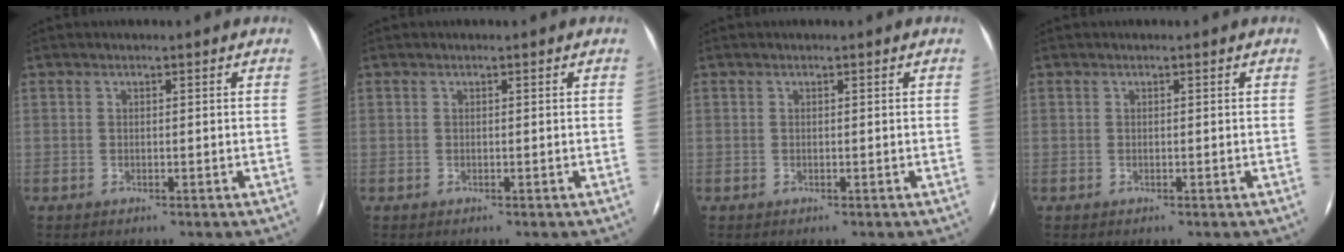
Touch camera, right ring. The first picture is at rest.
{"total": 0.0}
{"total": 0.0}
{"total": 0.0}